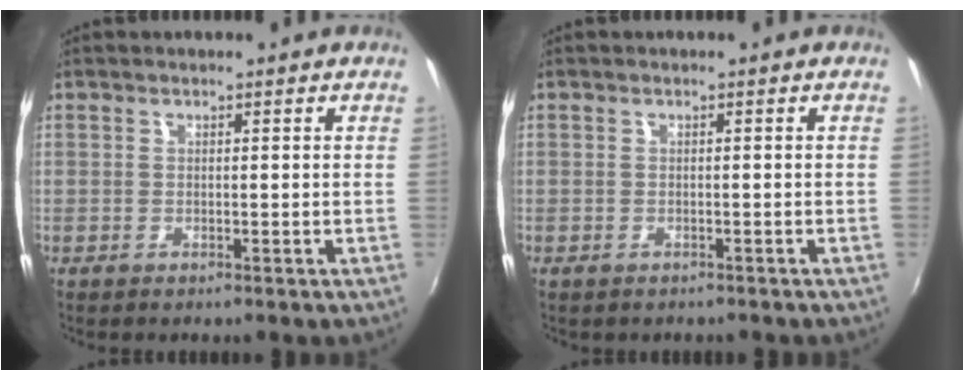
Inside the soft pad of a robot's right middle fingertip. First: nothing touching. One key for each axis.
{"total": 0.9, "fx": -0.8, "fy": 0.4, "fz": 0.3, "tx": -0.011, "ty": -0.001, "tz": -0.008}